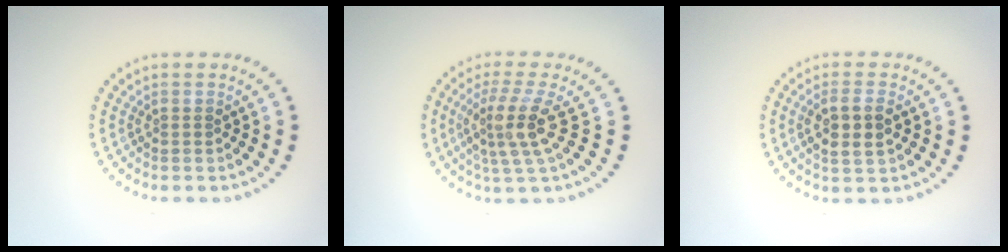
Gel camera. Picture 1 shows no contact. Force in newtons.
{"total": 4.1, "press": 2.8, "slide": 2.9}
{"total": 3.0, "press": 2.8, "slide": 0.8}